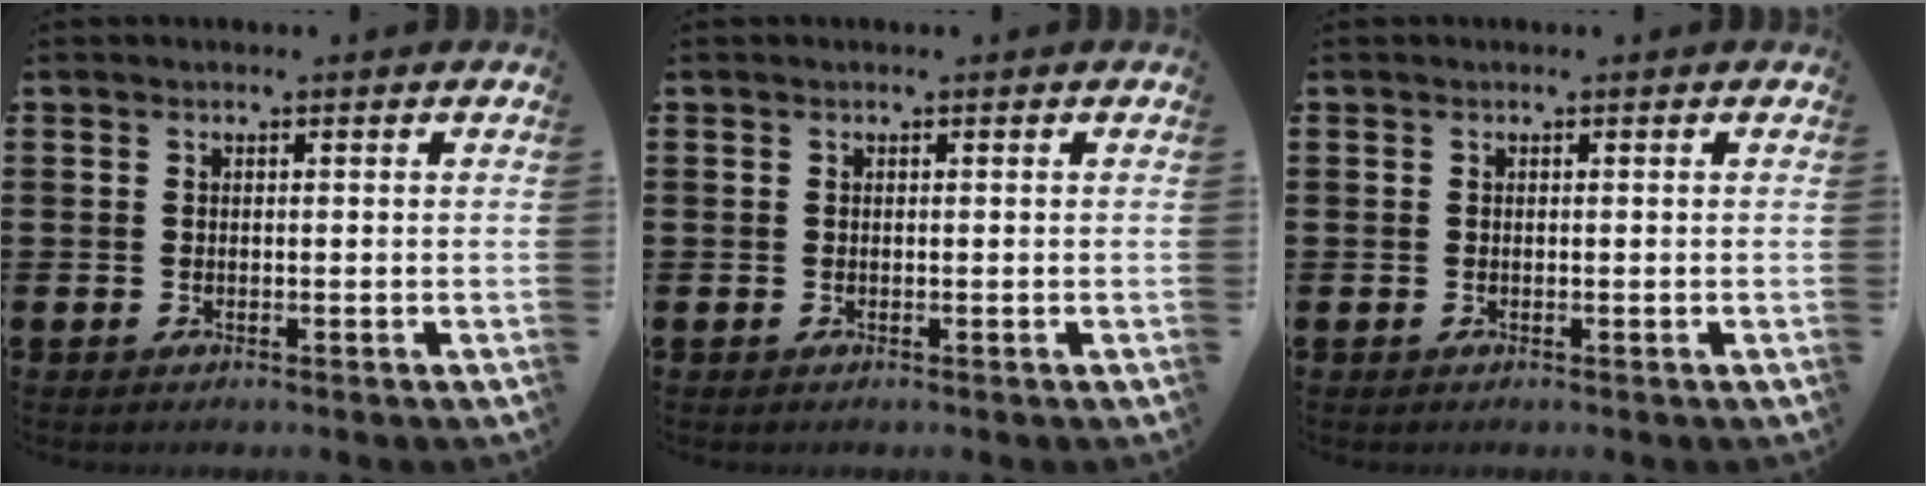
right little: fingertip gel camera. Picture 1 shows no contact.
{"total": 0.0}
{"total": 0.0}